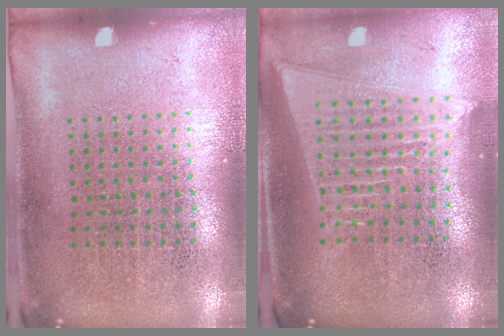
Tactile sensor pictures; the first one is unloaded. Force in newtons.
{"total": 2.0, "press": 1.8, "slide": 0.9}